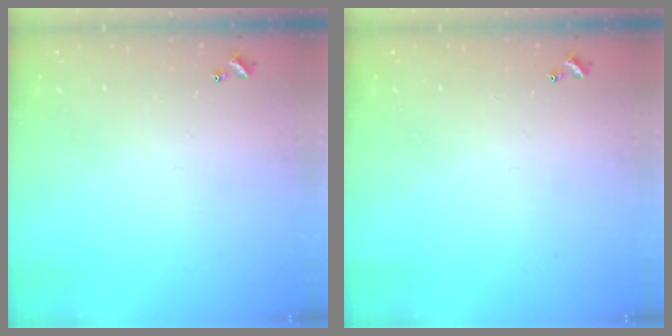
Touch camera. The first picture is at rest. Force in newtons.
{"total": 0.0}